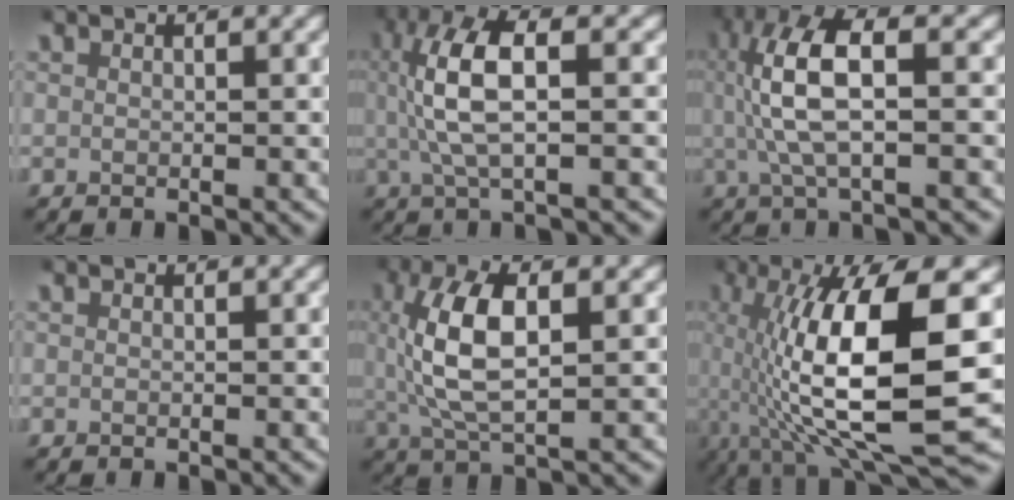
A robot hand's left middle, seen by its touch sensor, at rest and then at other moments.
{"total": 6.5, "force": [0.5, 2.2, 6.1], "torque": [-0.126, 0.013, 0.005]}
{"total": 7.3, "force": [0.6, 2.5, 6.8], "torque": [-0.140, 0.009, 0.007]}
{"total": 0.0}
{"total": 7.0, "force": [1.0, 2.8, 6.4], "torque": [-0.133, 0.005, 0.021]}
{"total": 14.9, "force": [-0.7, 4.8, 14.1], "torque": [-0.238, -0.007, 0.000]}